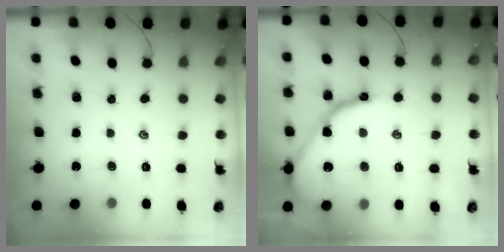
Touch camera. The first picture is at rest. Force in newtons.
{"total": 13.2, "press": 13.1, "slide": 1.4}